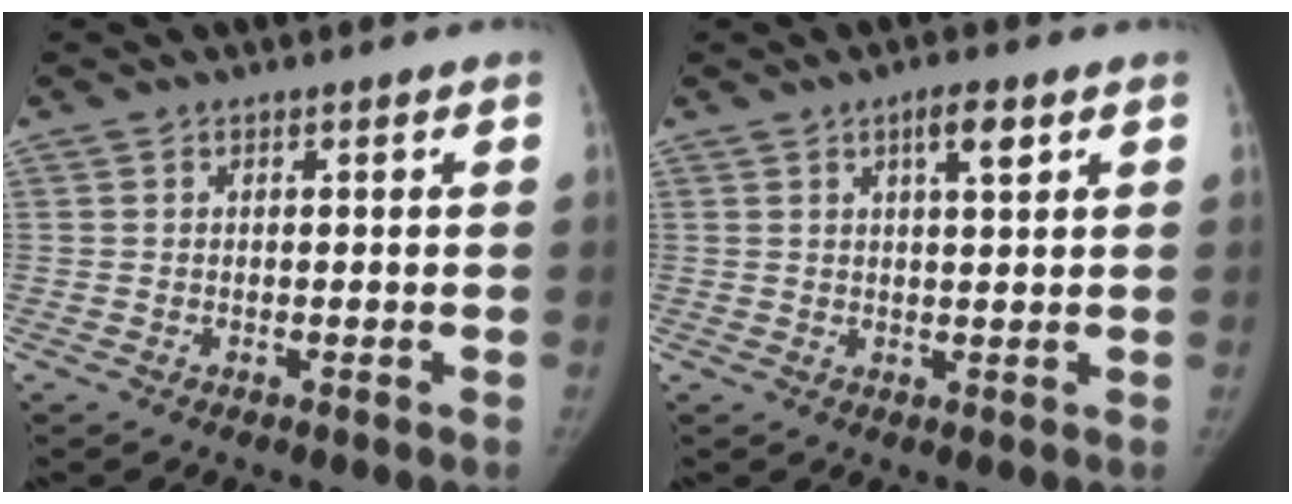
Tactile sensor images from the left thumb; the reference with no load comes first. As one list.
[{"total": 3.8, "force": [1.9, 0.9, 3.2], "torque": [-0.049, -0.005, 0.031]}]